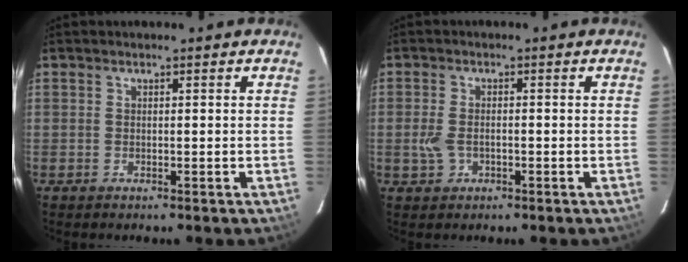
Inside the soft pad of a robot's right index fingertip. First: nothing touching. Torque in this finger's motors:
{"motor_torque": [-0.08, 0.15, -0.02, 0.05]}